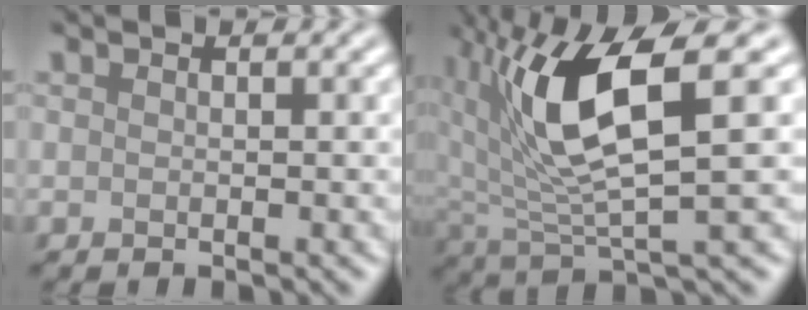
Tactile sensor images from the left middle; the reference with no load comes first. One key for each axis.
{"total": 8.9, "fx": 2.6, "fy": 2.8, "fz": 8.0, "tx": -0.166, "ty": 0.000, "tz": 0.048}